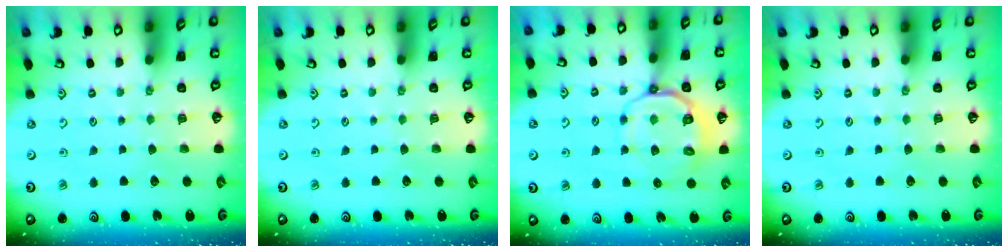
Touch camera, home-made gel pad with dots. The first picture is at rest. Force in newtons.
{"total": 0.0}
{"total": 9.0, "press": 8.8, "slide": 2.1}
{"total": 0.0}